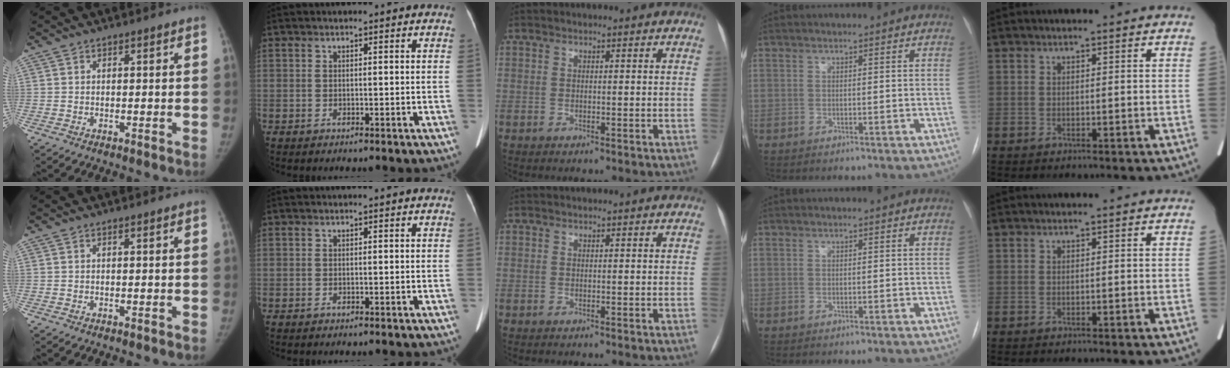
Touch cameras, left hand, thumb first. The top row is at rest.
{}